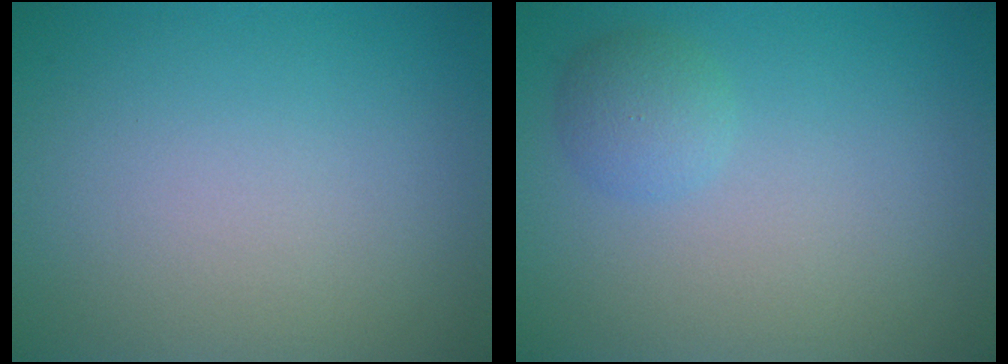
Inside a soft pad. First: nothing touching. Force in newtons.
{"total": 1.8, "press": 1.8, "slide": 0.1}